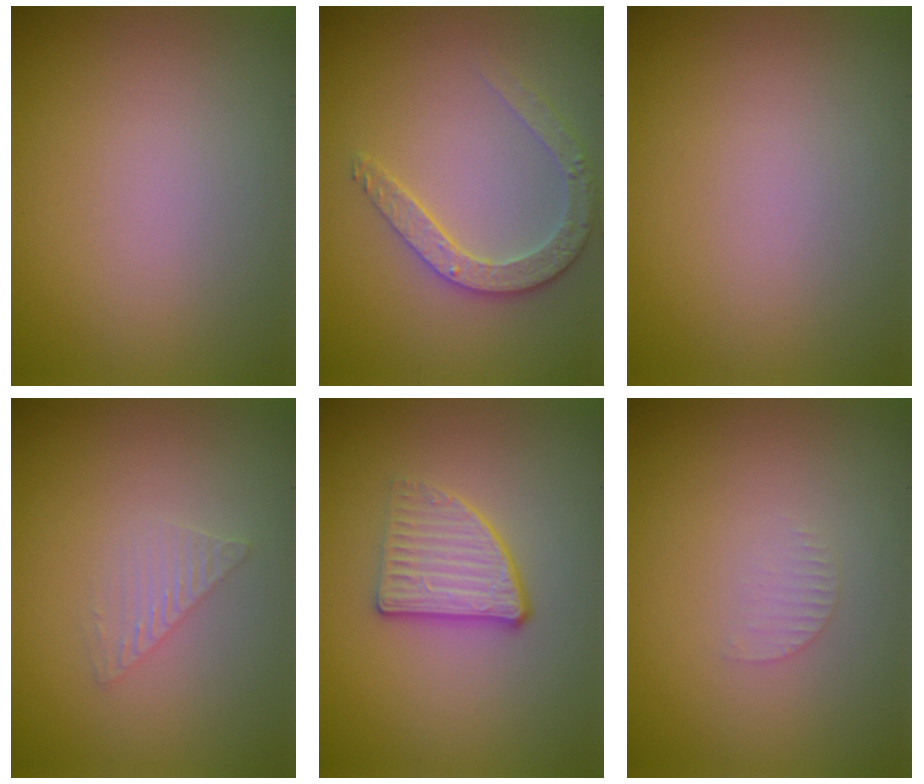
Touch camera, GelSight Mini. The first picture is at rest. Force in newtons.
{"total": 2.7, "press": 2.6, "slide": 0.7}
{"total": 0.0}
{"total": 1.4, "press": 1.4, "slide": 0.1}
{"total": 2.9, "press": 2.5, "slide": 1.4}
{"total": 0.8, "press": 0.8, "slide": 0.2}